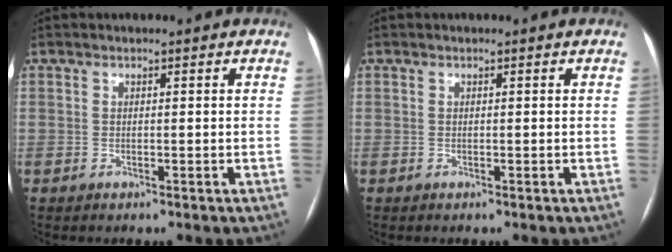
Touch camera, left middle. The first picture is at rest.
{"total": 0.0}